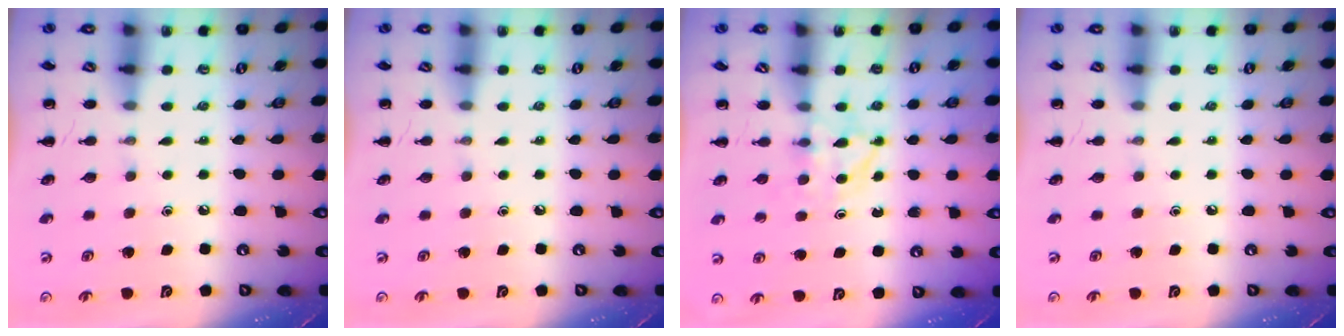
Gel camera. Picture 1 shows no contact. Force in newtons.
{"total": 0.0}
{"total": 3.5, "press": 3.3, "slide": 1.1}
{"total": 0.0}